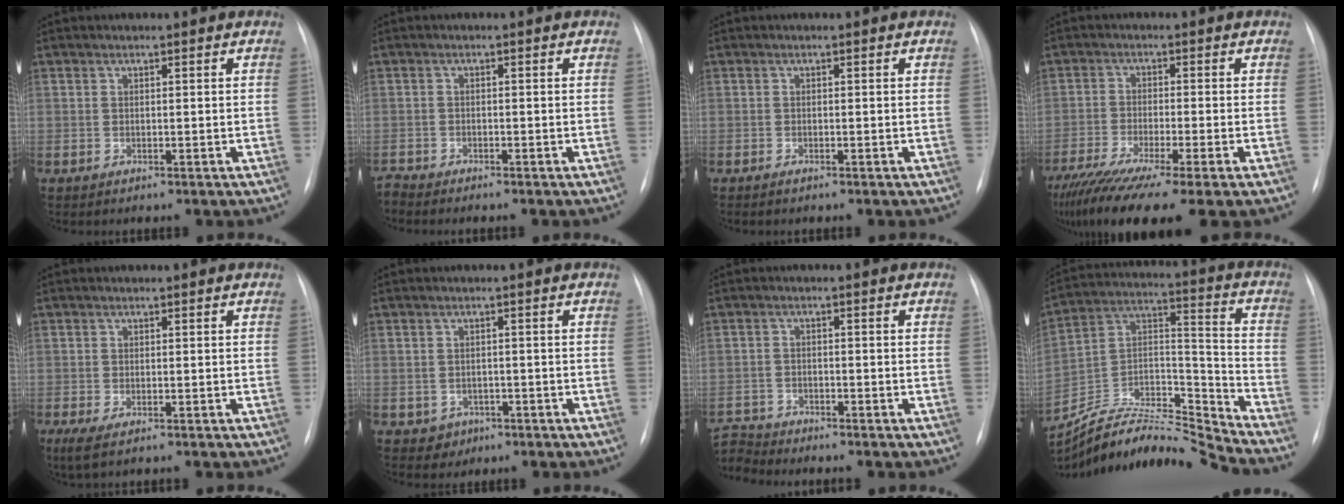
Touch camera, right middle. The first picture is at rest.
{"total": 1.8, "force": [-1.8, -0.3, -0.1], "torque": [0.003, -0.009, -0.033]}
{"total": 0.7, "force": [-0.5, 0.1, 0.4], "torque": [-0.010, -0.001, -0.009]}
{"total": 15.8, "force": [-11.6, 0.9, 10.7], "torque": [-0.183, -0.046, -0.191]}
{"total": 3.1, "force": [-2.1, 0.6, 2.2], "torque": [-0.042, -0.012, -0.033]}
{"total": 2.4, "force": [-1.2, 2.1, 0.2], "torque": [-0.001, 0.009, -0.010]}
{"total": 5.4, "force": [-5.4, 0.1, -0.6], "torque": [0.007, -0.006, -0.105]}
{"total": 18.7, "force": [-18.4, -0.6, 3.4], "torque": [-0.062, 0.050, -0.322]}